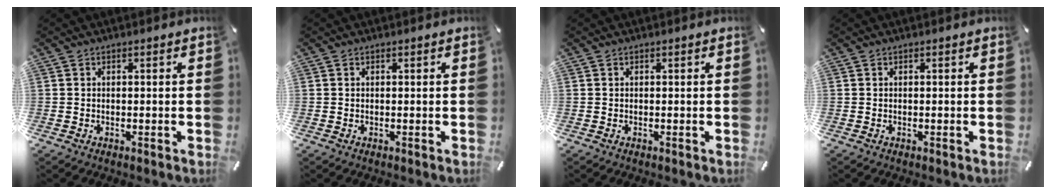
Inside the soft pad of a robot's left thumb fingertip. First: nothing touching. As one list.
[{"total": 0.0}, {"total": 0.0}, {"total": 0.0}]